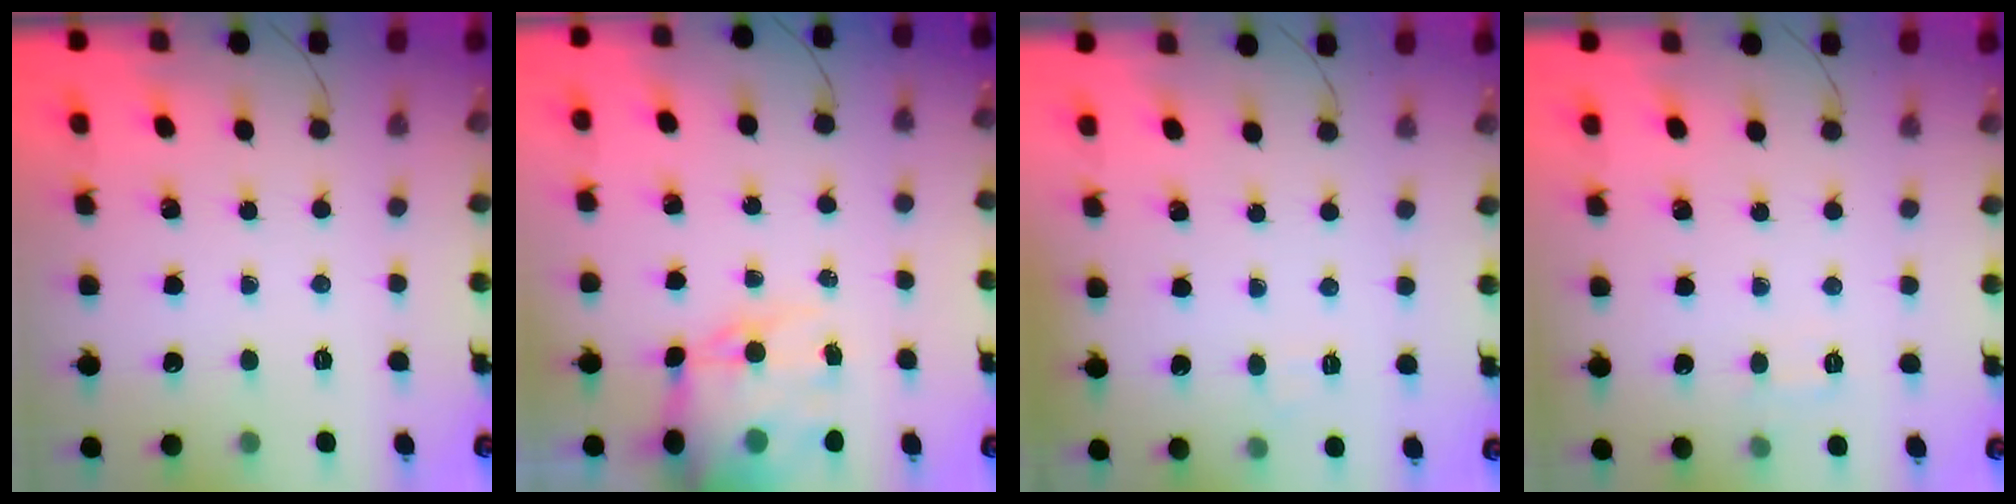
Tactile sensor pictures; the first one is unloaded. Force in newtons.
{"total": 14.9, "press": 14.4, "slide": 3.7}
{"total": 4.8, "press": 4.6, "slide": 1.3}
{"total": 5.9, "press": 5.7, "slide": 1.6}